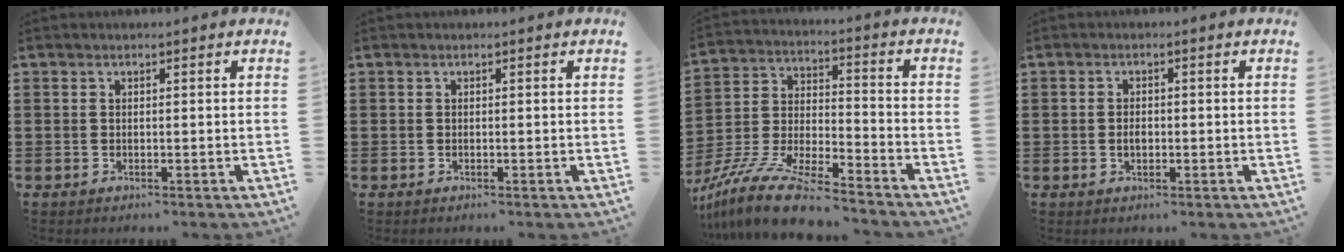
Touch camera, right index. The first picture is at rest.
{"total": 0.0}
{"total": 12.0, "force": [-10.8, 1.0, 5.2], "torque": [-0.115, 0.016, -0.216]}
{"total": 1.6, "force": [-0.3, 1.0, 1.2], "torque": [-0.024, 0.005, -0.007]}